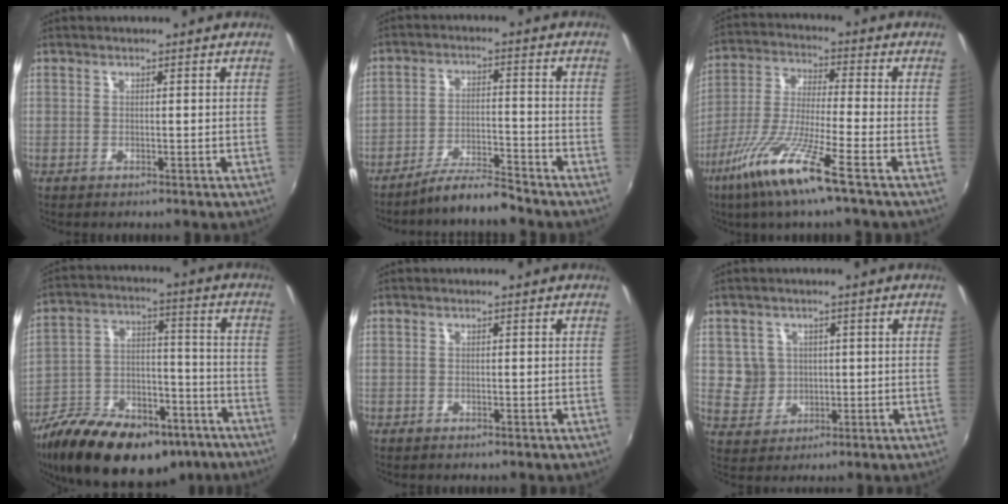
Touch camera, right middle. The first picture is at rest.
{"total": 6.5, "force": [-6.1, 0.0, 2.3], "torque": [-0.056, 0.006, -0.109]}
{"total": 13.4, "force": [-7.7, 0.3, 11.0], "torque": [-0.237, -0.021, -0.152]}
{"total": 28.5, "force": [-19.6, 13.2, 16.0], "torque": [-0.298, -0.002, -0.292]}
{"total": 1.2, "force": [-0.9, 0.6, 0.5], "torque": [-0.011, -0.005, -0.015]}
{"total": 5.1, "force": [0.6, 5.0, 0.8], "torque": [-0.017, 0.012, 0.019]}